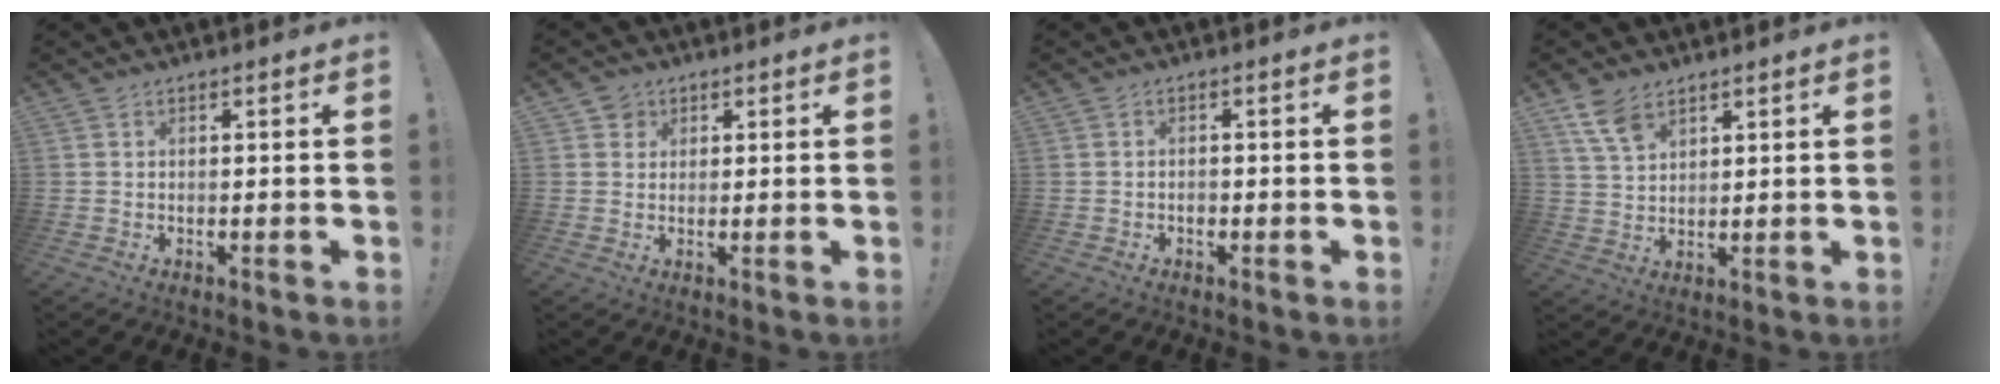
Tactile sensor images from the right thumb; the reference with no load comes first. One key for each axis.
{"total": 3.1, "fx": 1.6, "fy": 2.6, "fz": 0.5, "tx": -0.006, "ty": -0.005, "tz": 0.028}
{"total": 1.2, "fx": -0.6, "fy": 0.8, "fz": 0.6, "tx": -0.001, "ty": -0.001, "tz": -0.013}
{"total": 7.4, "fx": 4.7, "fy": 4.0, "fz": 4.0, "tx": -0.077, "ty": -0.018, "tz": 0.092}